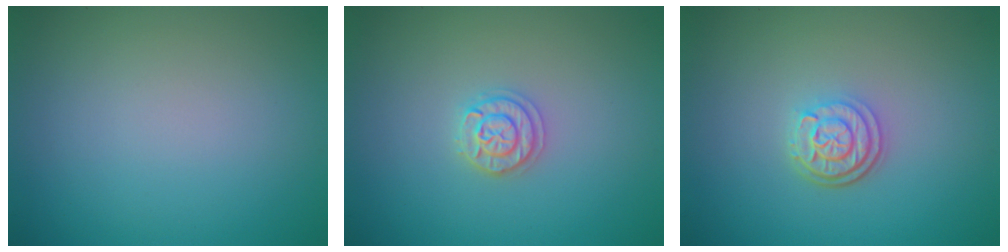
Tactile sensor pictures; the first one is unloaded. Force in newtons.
{"total": 1.9, "press": 1.8, "slide": 0.3}
{"total": 3.1, "press": 2.4, "slide": 1.8}